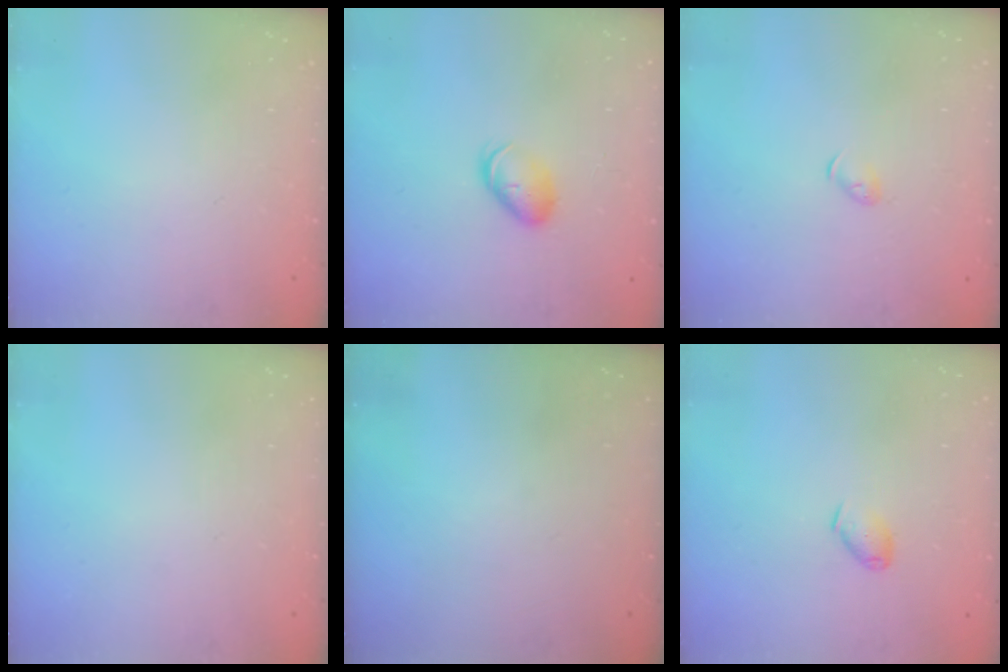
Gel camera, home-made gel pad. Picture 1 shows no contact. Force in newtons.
{"total": 7.3, "press": 7.2, "slide": 0.7}
{"total": 3.6, "press": 3.5, "slide": 0.8}
{"total": 0.0}
{"total": 0.0}
{"total": 6.3, "press": 6.3, "slide": 0.8}